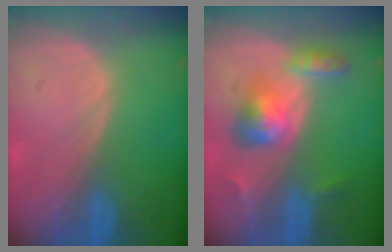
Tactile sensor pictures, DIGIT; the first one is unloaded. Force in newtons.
{"total": 6.2, "press": 5.5, "slide": 2.8}